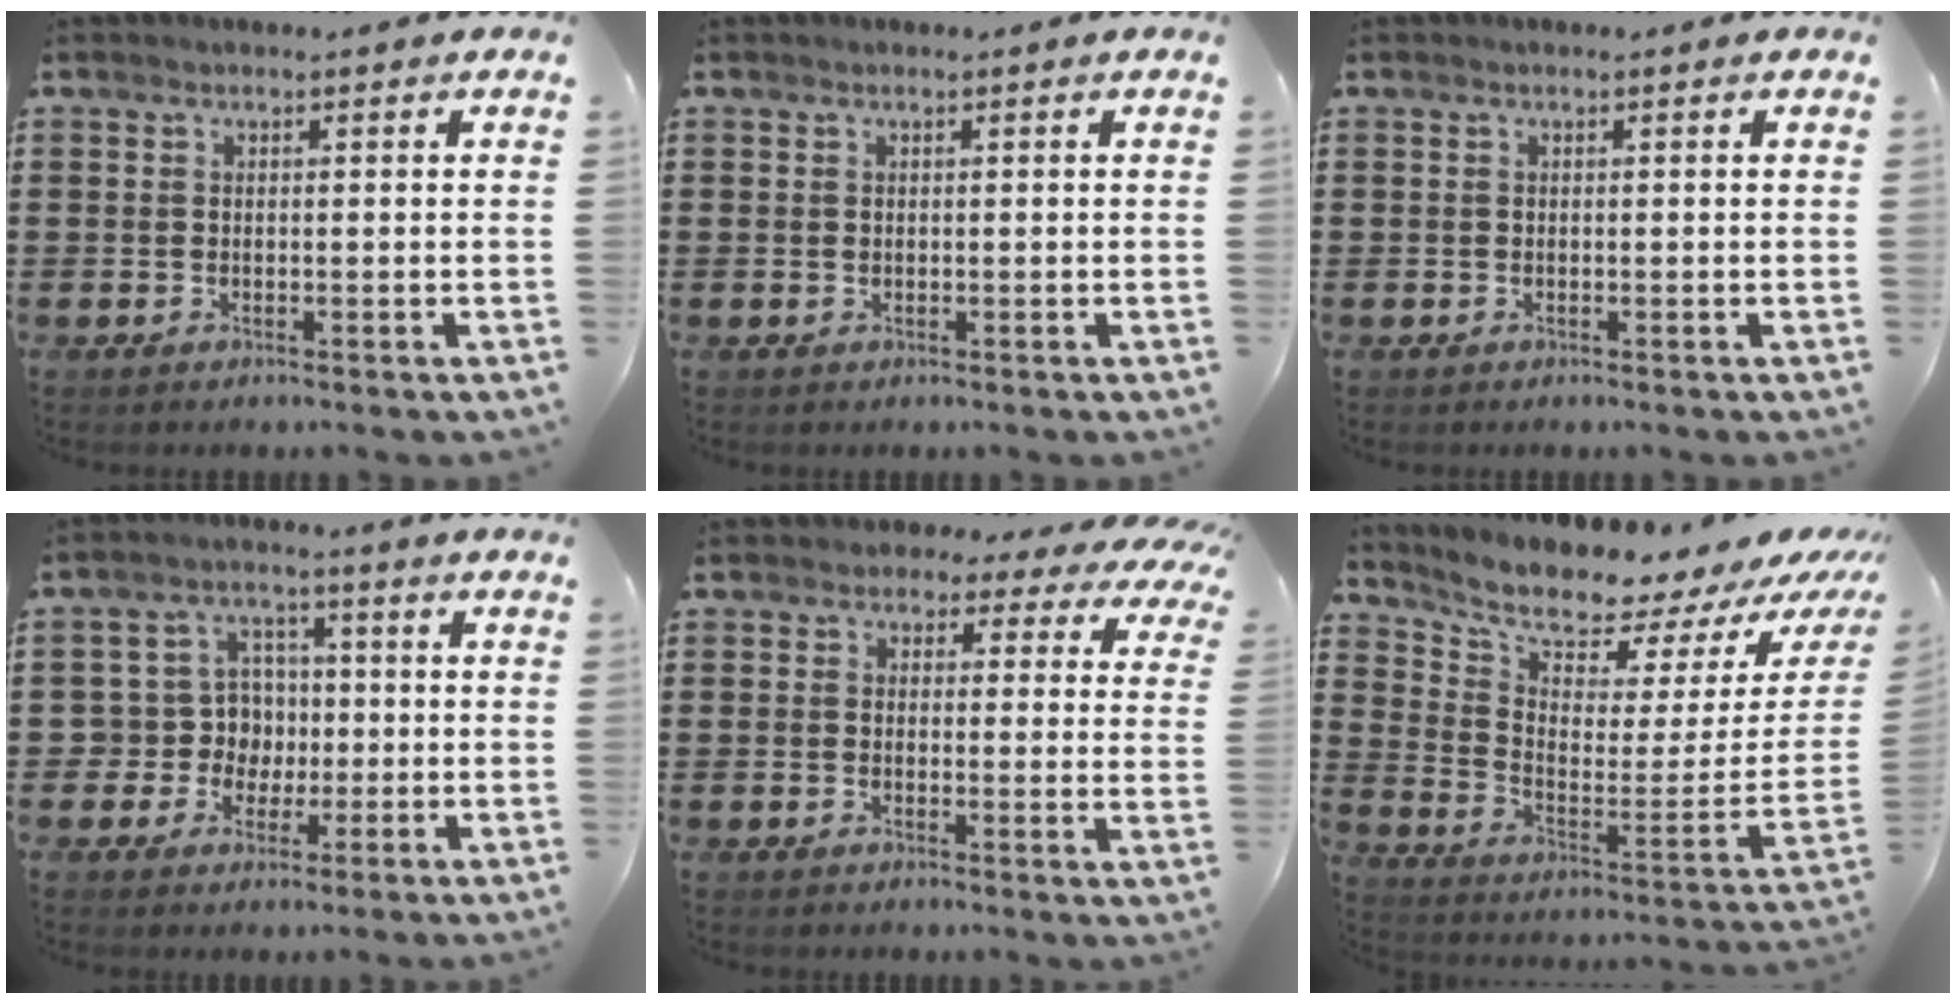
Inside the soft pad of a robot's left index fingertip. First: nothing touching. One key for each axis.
{"total": 0.0}
{"total": 0.0}
{"total": 6.3, "fx": -0.1, "fy": 6.2, "fz": 1.2, "tx": -0.050, "ty": 0.015, "tz": 0.000}
{"total": 3.2, "fx": 2.6, "fy": 1.4, "fz": 1.0, "tx": -0.028, "ty": -0.009, "tz": 0.043}
{"total": 7.3, "fx": 7.1, "fy": 1.0, "fz": 1.6, "tx": -0.053, "ty": -0.083, "tz": 0.113}